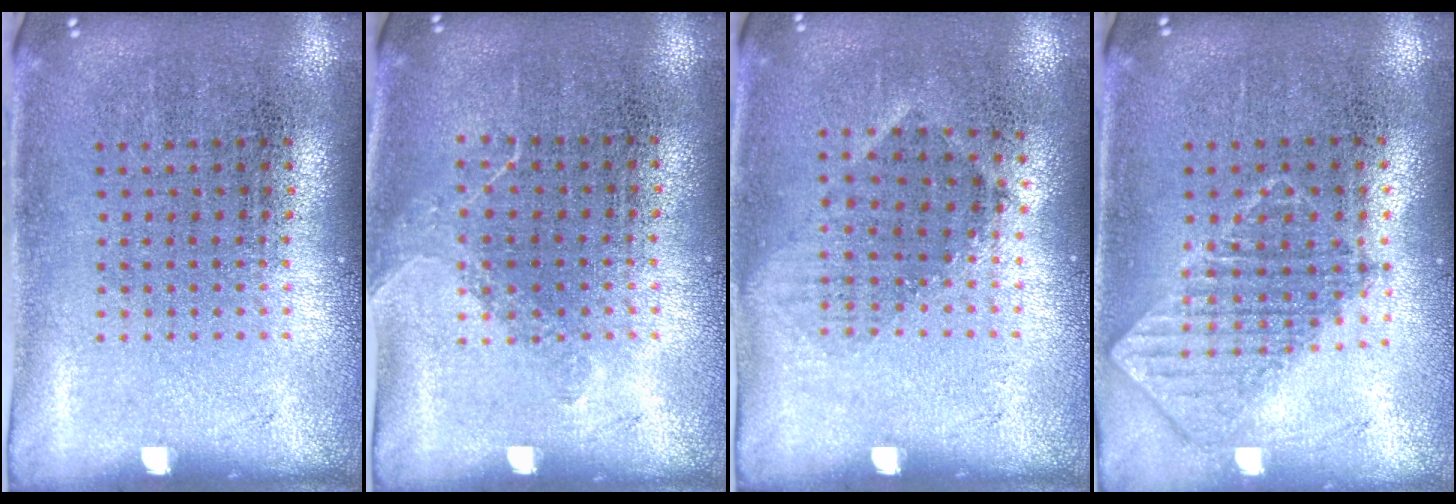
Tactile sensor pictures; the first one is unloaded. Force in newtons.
{"total": 0.9, "press": 0.7, "slide": 0.6}
{"total": 1.0, "press": 0.8, "slide": 0.6}
{"total": 0.9, "press": 0.8, "slide": 0.2}